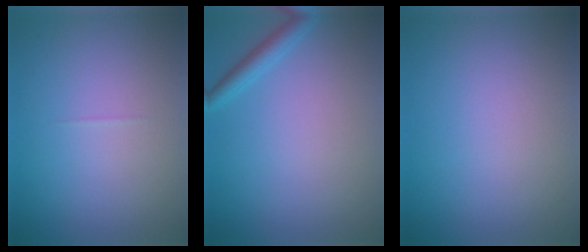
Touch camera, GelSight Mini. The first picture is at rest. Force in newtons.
{"total": 1.8, "press": 1.7, "slide": 0.1}
{"total": 0.0}